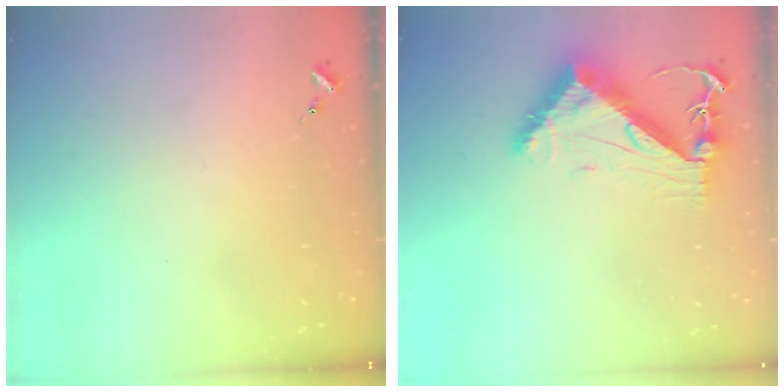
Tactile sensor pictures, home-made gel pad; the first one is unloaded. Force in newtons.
{"total": 9.5, "press": 9.5, "slide": 1.1}